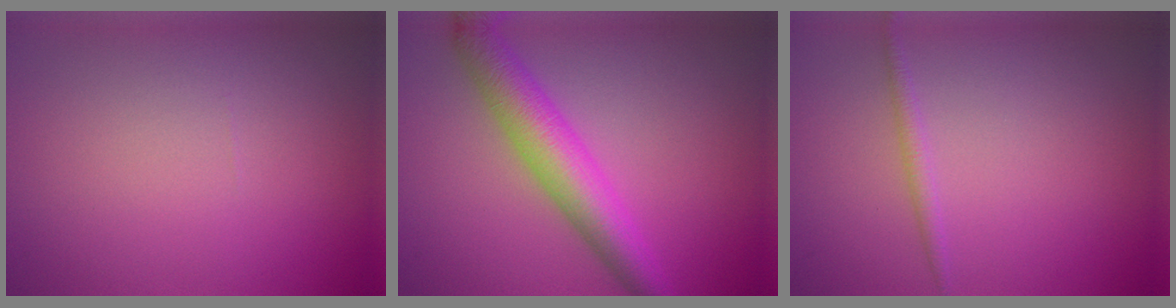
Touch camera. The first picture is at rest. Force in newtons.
{"total": 5.7, "press": 5.7, "slide": 0.1}
{"total": 1.1, "press": 1.1, "slide": 0.1}